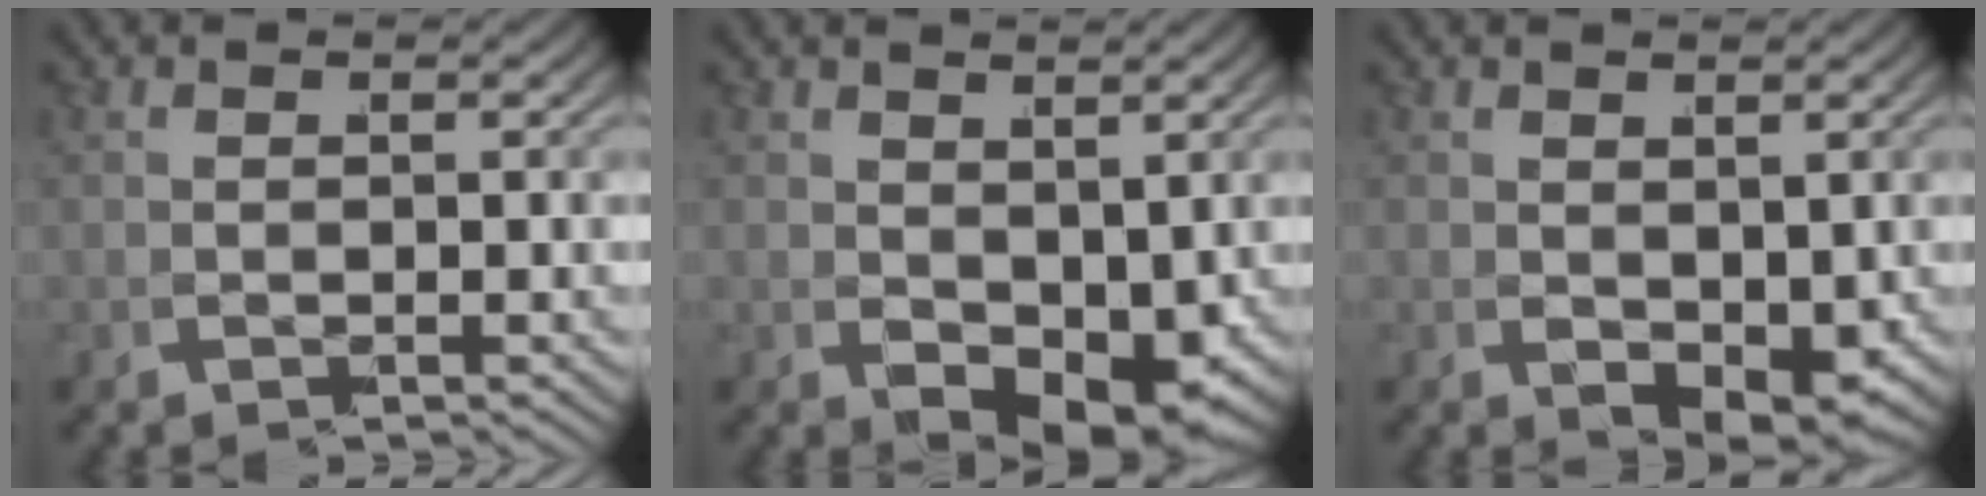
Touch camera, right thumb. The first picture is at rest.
{"total": 4.6, "force": [-0.5, 2.7, 3.7], "torque": [-0.076, -0.023, 0.005]}
{"total": 2.1, "force": [0.1, 1.0, 1.8], "torque": [-0.033, -0.012, 0.011]}